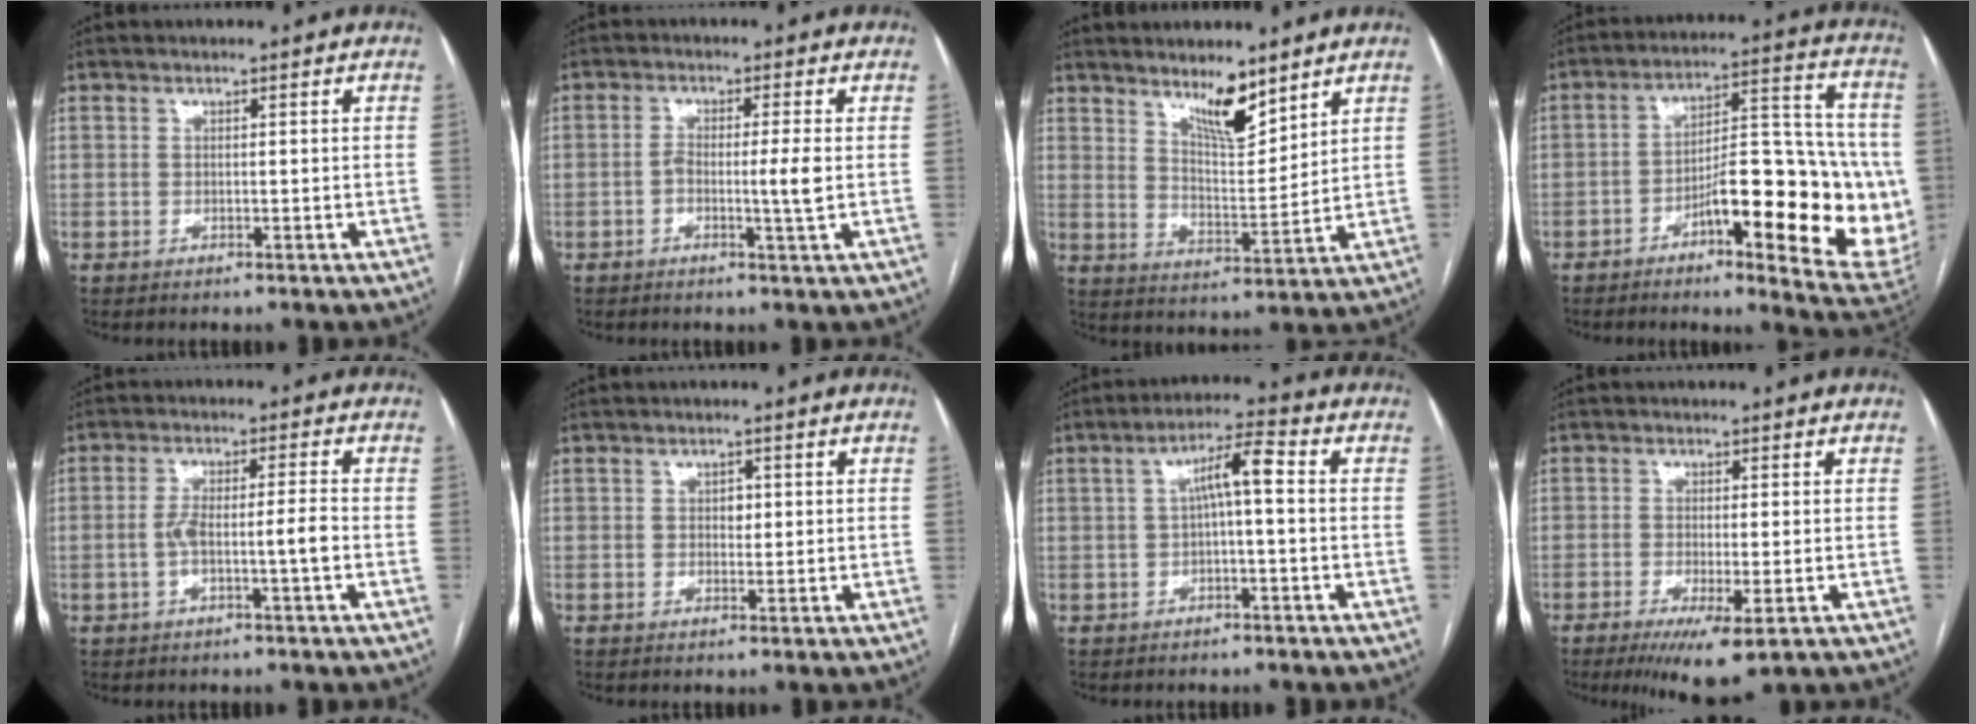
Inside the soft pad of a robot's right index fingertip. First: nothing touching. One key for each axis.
{"total": 3.9, "fx": -0.7, "fy": -0.2, "fz": 3.9, "tx": -0.070, "ty": -0.002, "tz": -0.012}
{"total": 7.7, "fx": 5.9, "fy": 1.6, "fz": 4.8, "tx": -0.089, "ty": -0.014, "tz": 0.108}
{"total": 20.7, "fx": -5.2, "fy": 5.4, "fz": 19.3, "tx": -0.207, "ty": 0.026, "tz": -0.061}
{"total": 5.2, "fx": -1.5, "fy": 0.3, "fz": 5.0, "tx": -0.100, "ty": 0.014, "tz": -0.023}
{"total": 1.5, "fx": 0.3, "fy": 1.1, "fz": 1.0, "tx": -0.012, "ty": 0.001, "tz": 0.003}
{"total": 5.8, "fx": 0.4, "fy": 0.9, "fz": 5.7, "tx": -0.096, "ty": 0.025, "tz": 0.006}
{"total": 6.9, "fx": -3.5, "fy": 1.2, "fz": 5.8, "tx": -0.091, "ty": -0.019, "tz": -0.052}